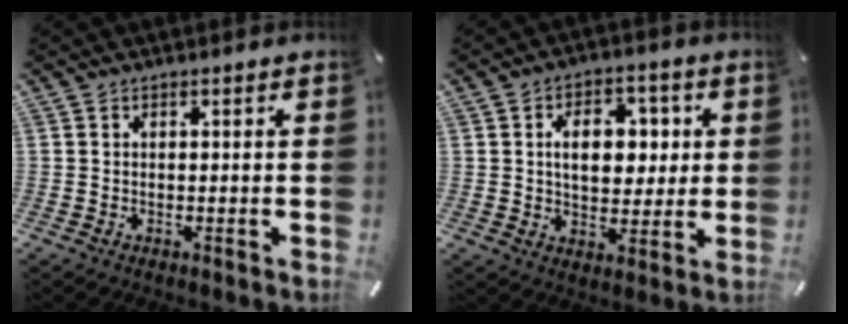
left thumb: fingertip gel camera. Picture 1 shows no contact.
{"total": 11.1, "force": [2.1, 7.7, 7.7], "torque": [-0.107, 0.002, 0.031]}